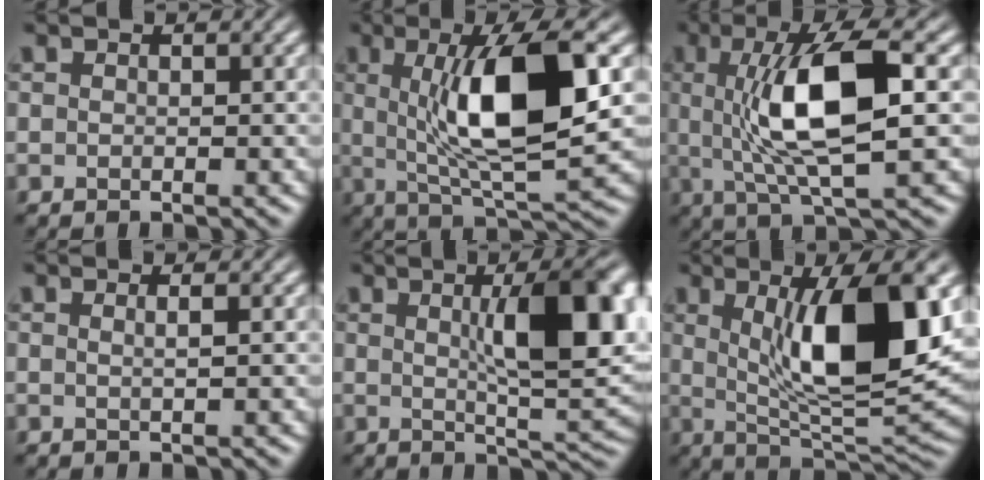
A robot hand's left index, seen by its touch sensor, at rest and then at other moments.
{"total": 10.0, "force": [1.8, 2.6, 9.5], "torque": [-0.147, 0.000, 0.036]}
{"total": 9.1, "force": [1.2, 2.5, 8.6], "torque": [-0.147, 0.004, 0.027]}
{"total": 1.1, "force": [0.4, 0.2, 1.0], "torque": [-0.008, 0.007, 0.002]}
{"total": 10.3, "force": [1.7, 2.7, 9.8], "torque": [-0.122, 0.006, 0.030]}
{"total": 11.2, "force": [2.4, 3.3, 10.4], "torque": [-0.152, -0.003, 0.046]}